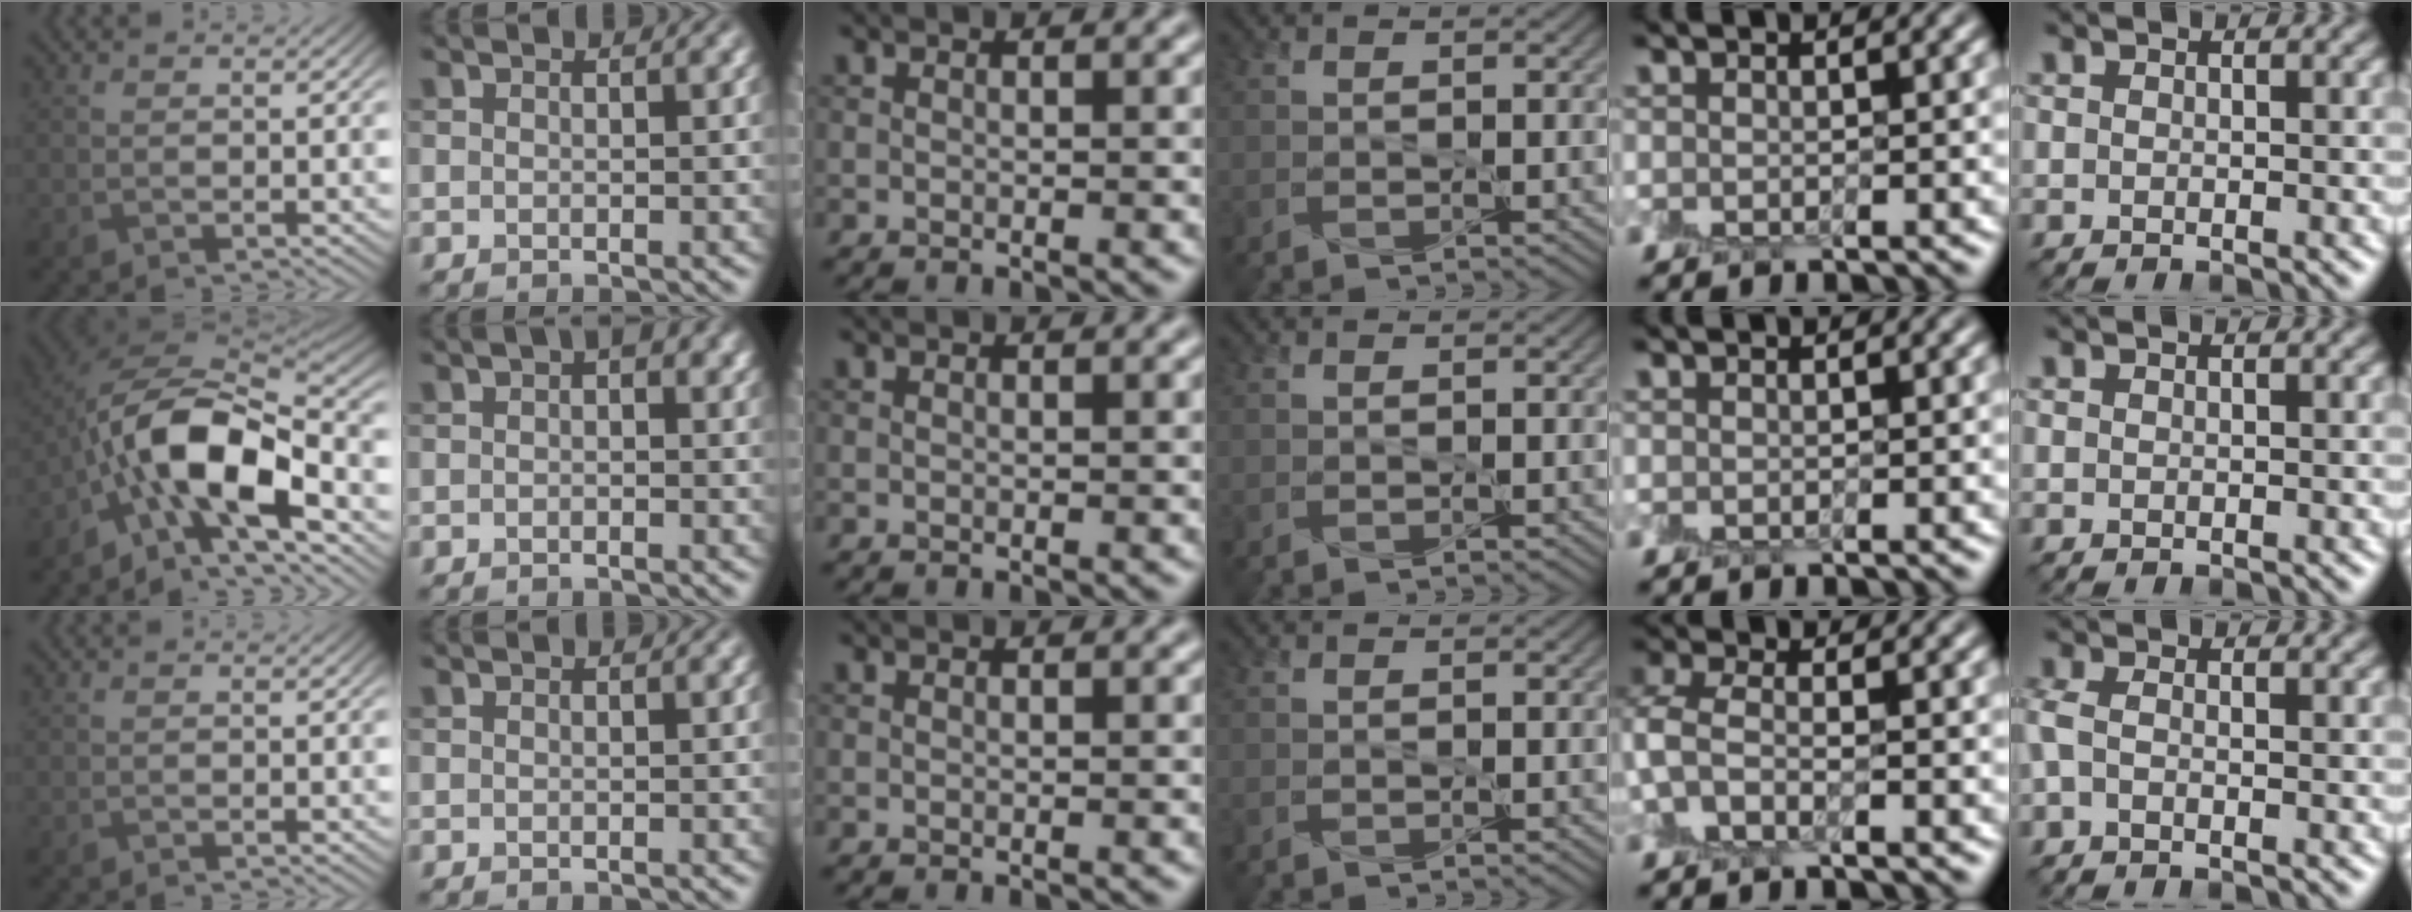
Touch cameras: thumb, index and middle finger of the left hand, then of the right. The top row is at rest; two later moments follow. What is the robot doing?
{"motion": "peel", "object": "small bumper sticker"}